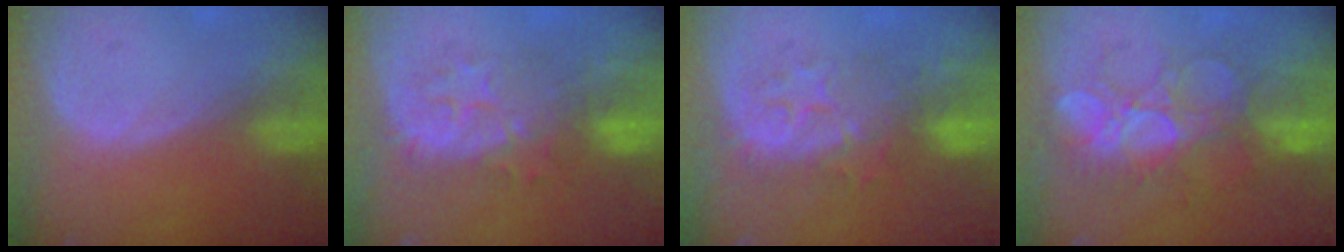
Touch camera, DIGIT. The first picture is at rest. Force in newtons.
{"total": 8.0, "press": 8.0, "slide": 0.9}
{"total": 8.0, "press": 7.9, "slide": 1.6}
{"total": 9.2, "press": 8.8, "slide": 2.5}